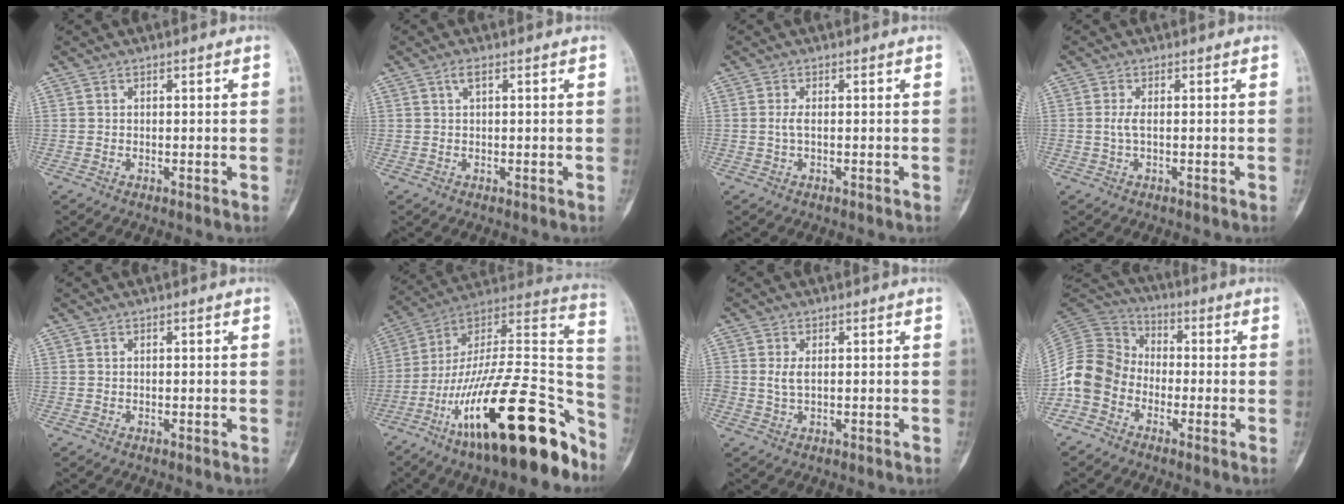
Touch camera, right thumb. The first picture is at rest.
{"total": 1.4, "force": [0.5, 0.3, 1.3], "torque": [-0.029, 0.007, 0.011]}
{"total": 1.4, "force": [-0.1, 0.4, 1.3], "torque": [-0.033, -0.001, -0.001]}
{"total": 1.7, "force": [-0.1, 0.5, 1.6], "torque": [-0.044, -0.002, -0.001]}
{"total": 0.0}
{"total": 31.5, "force": [-17.5, 9.4, 24.4], "torque": [-0.336, 0.086, -0.288]}
{"total": 2.4, "force": [0.3, 1.2, 2.0], "torque": [-0.045, 0.000, 0.008]}
{"total": 11.2, "force": [-4.1, 9.1, 4.9], "torque": [-0.088, 0.050, -0.095]}